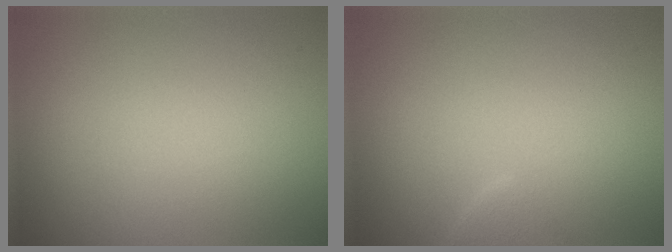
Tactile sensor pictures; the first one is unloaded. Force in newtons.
{"total": 1.3, "press": 1.3, "slide": 0.1}